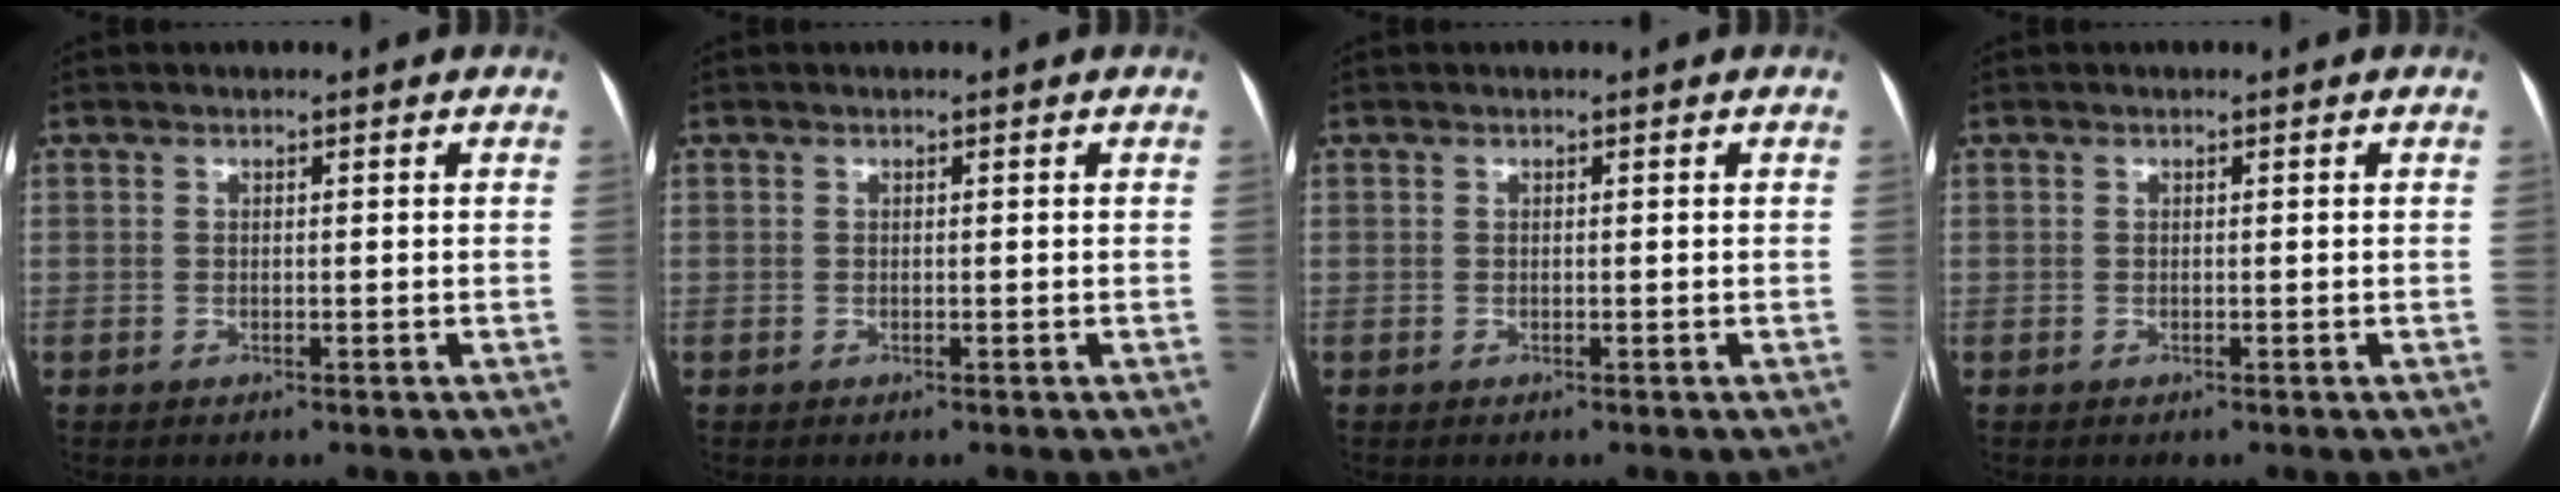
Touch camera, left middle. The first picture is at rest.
{"total": 0.0}
{"total": 0.0}
{"total": 0.0}